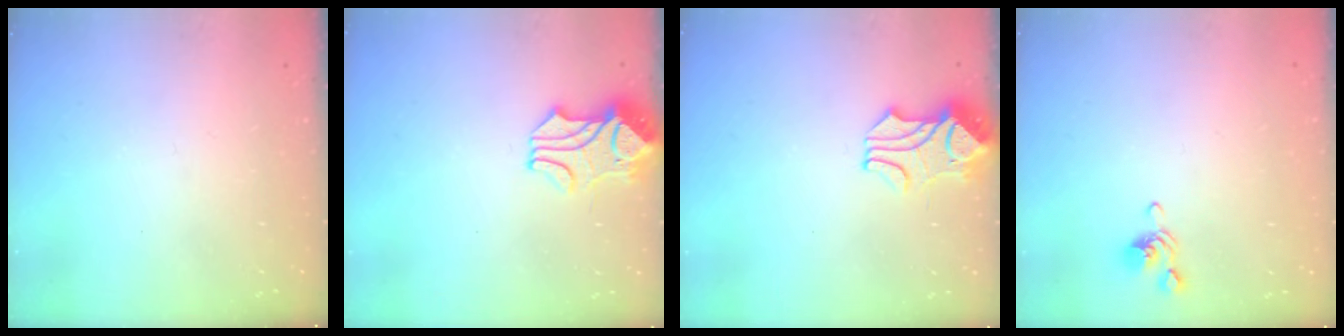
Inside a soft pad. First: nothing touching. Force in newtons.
{"total": 2.4, "press": 2.1, "slide": 1.2}
{"total": 2.0, "press": 1.7, "slide": 0.9}
{"total": 2.6, "press": 2.5, "slide": 0.5}